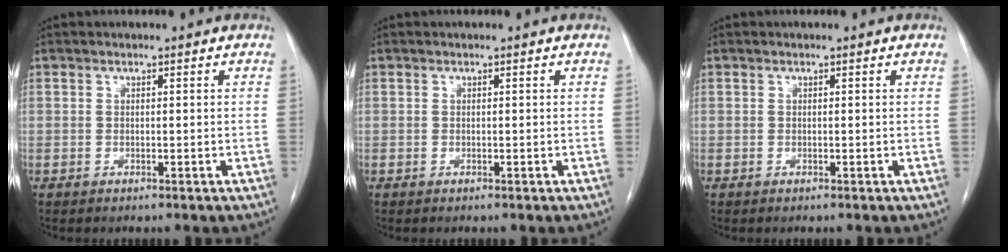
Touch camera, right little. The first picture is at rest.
{"total": 0.0}
{"total": 0.0}